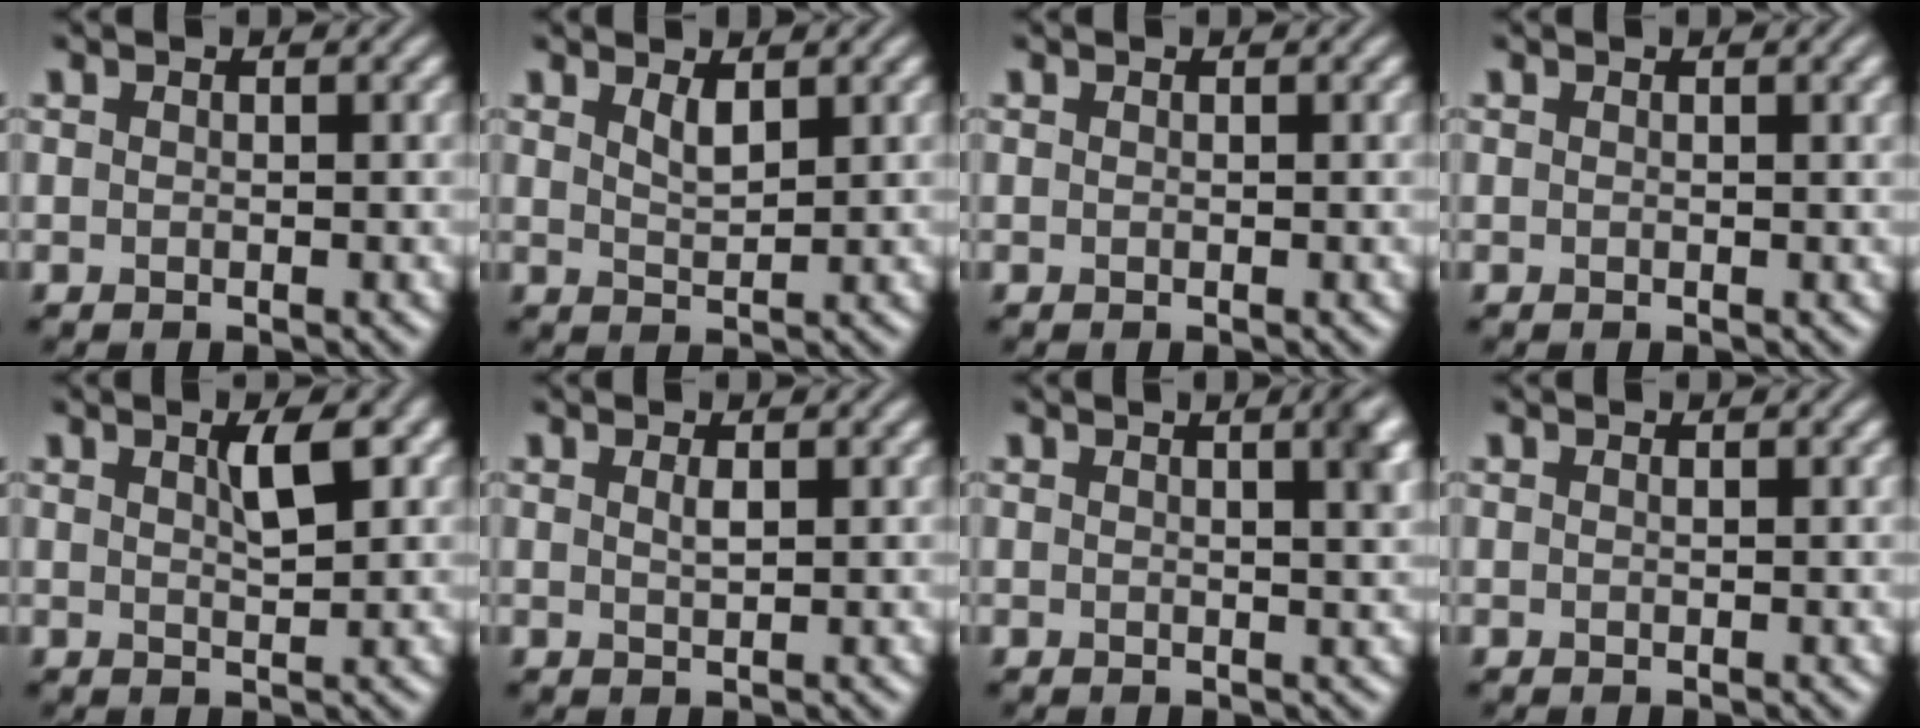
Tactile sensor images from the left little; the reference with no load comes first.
{"total": 1.6, "force": [1.0, 0.4, 1.1], "torque": [-0.023, -0.003, 0.021]}
{"total": 0.0}
{"total": 1.2, "force": [0.5, 0.3, 1.0], "torque": [-0.010, 0.004, 0.007]}
{"total": 2.4, "force": [1.0, 0.6, 2.1], "torque": [-0.031, 0.002, 0.018]}
{"total": 0.9, "force": [0.4, 0.2, 0.7], "torque": [-0.014, 0.002, 0.007]}
{"total": 3.9, "force": [1.3, 1.5, 3.4], "torque": [-0.018, 0.015, 0.007]}
{"total": 0.0}